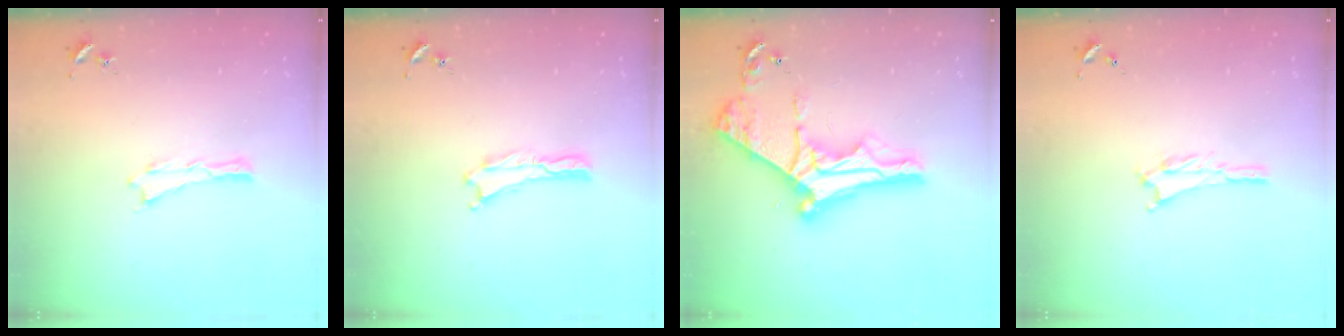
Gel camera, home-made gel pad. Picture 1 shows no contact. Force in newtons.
{"total": 0.0}
{"total": 11.8, "press": 11.7, "slide": 1.2}
{"total": 1.2, "press": 1.2, "slide": 0.2}